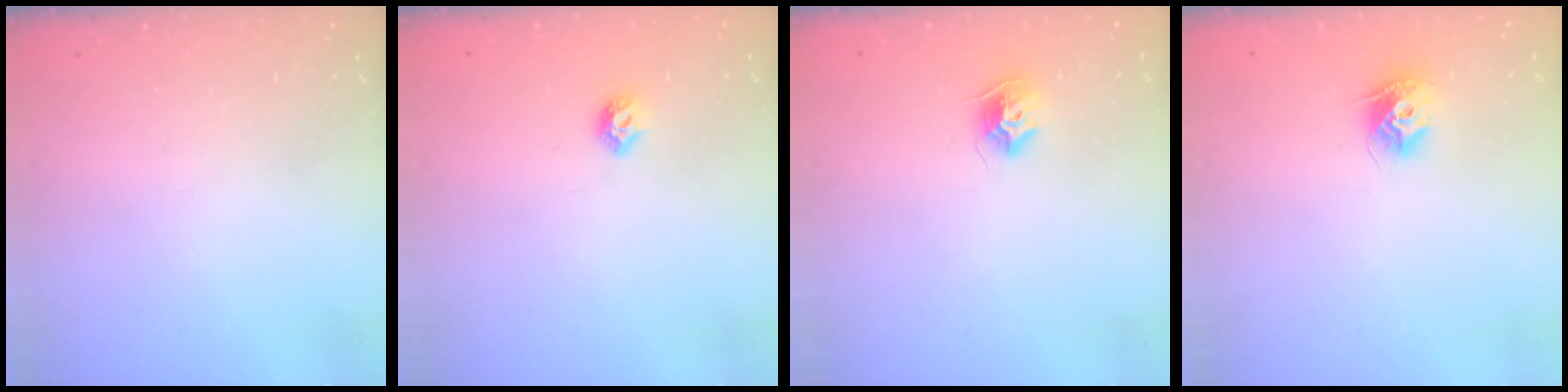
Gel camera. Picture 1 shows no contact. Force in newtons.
{"total": 5.5, "press": 5.4, "slide": 1.2}
{"total": 8.0, "press": 7.9, "slide": 0.5}
{"total": 9.1, "press": 9.1, "slide": 0.3}